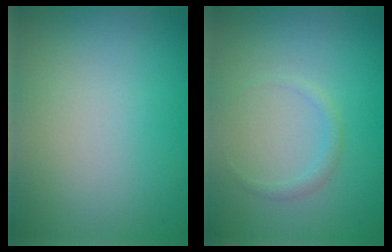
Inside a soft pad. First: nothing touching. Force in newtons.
{"total": 0.9, "press": 0.9, "slide": 0.1}